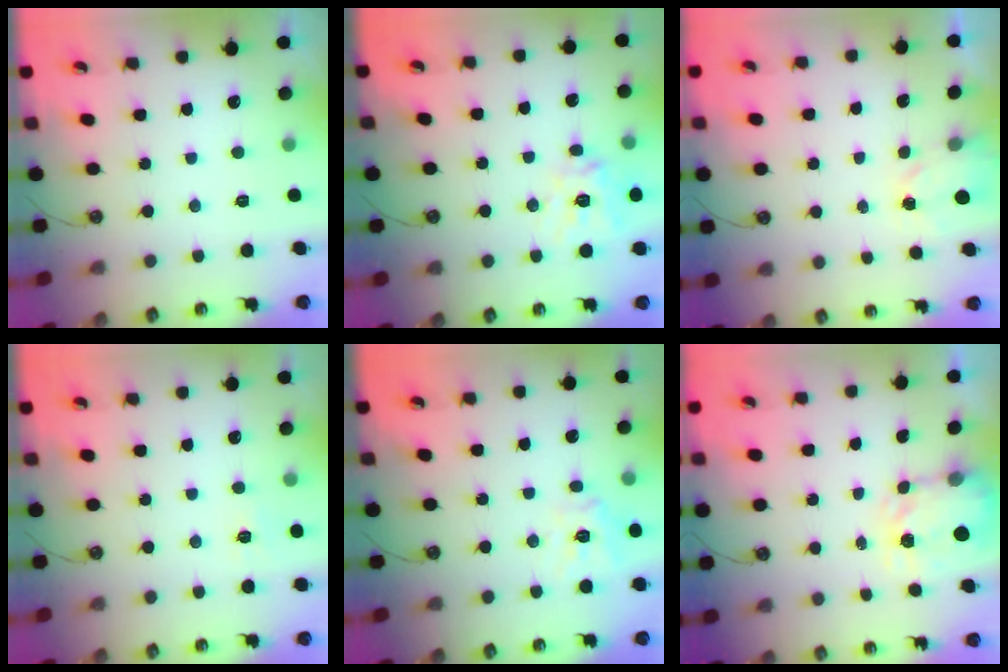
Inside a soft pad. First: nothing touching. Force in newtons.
{"total": 13.7, "press": 13.6, "slide": 1.8}
{"total": 2.1, "press": 2.1, "slide": 0.4}
{"total": 5.8, "press": 5.8, "slide": 0.6}
{"total": 12.5, "press": 12.4, "slide": 1.7}
{"total": 4.0, "press": 3.9, "slide": 0.6}